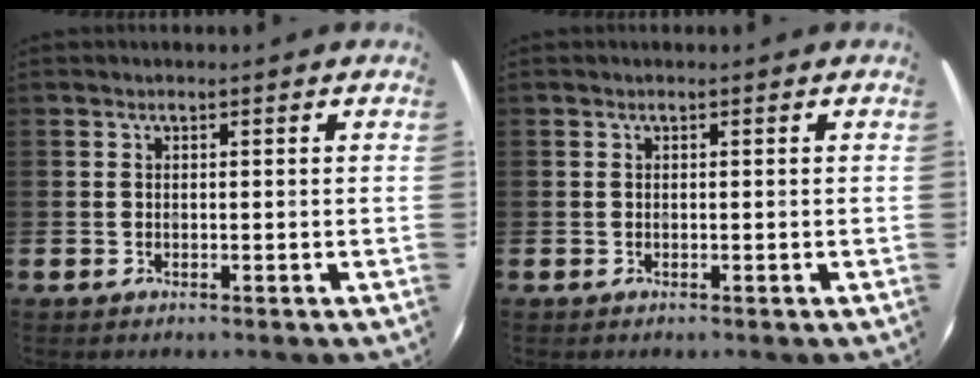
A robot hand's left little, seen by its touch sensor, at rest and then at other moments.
{"total": 0.0}